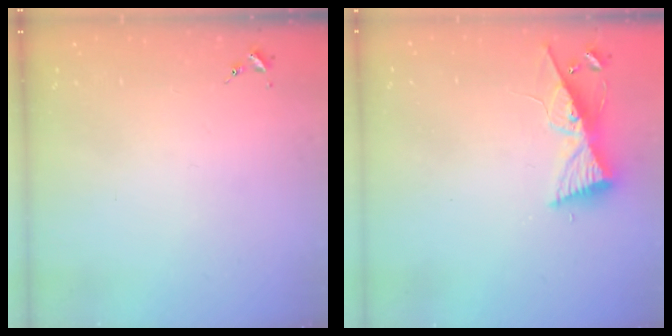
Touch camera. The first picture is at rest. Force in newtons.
{"total": 9.6, "press": 9.6, "slide": 0.4}